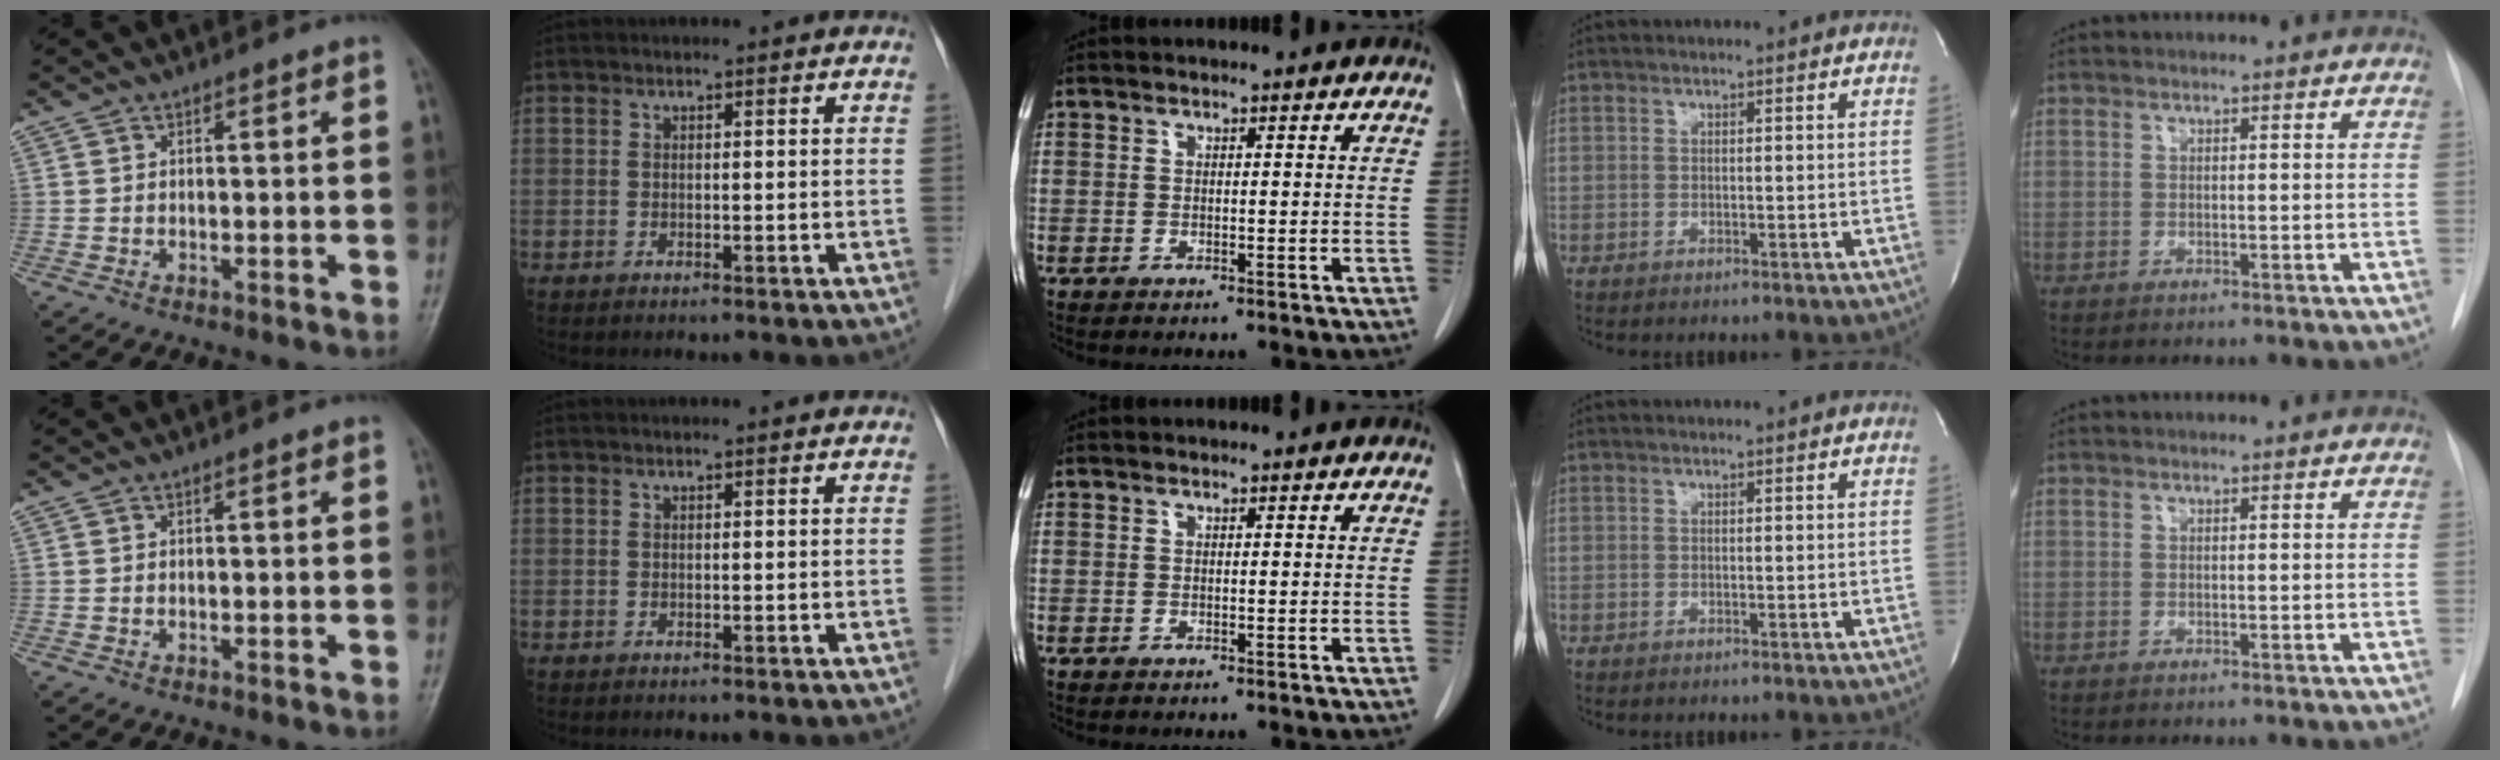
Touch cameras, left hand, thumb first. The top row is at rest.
{}